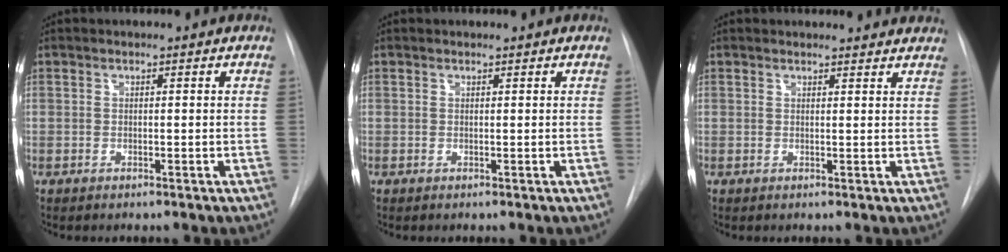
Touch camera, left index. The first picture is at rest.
{"total": 0.0}
{"total": 6.5, "force": [6.3, 1.4, 1.0], "torque": [0.003, 0.006, 0.052]}